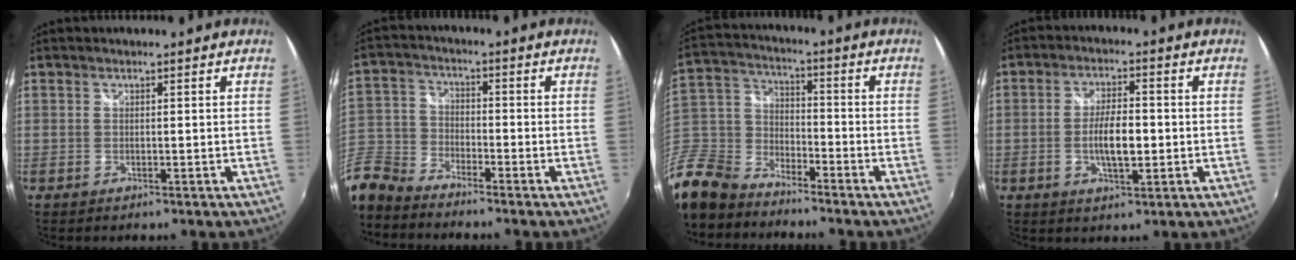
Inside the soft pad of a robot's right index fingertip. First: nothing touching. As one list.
[{"total": 11.3, "force": [-8.4, 6.4, 3.9], "torque": [-0.111, 0.003, -0.185]}, {"total": 16.6, "force": [-12.3, 9.3, 6.2], "torque": [-0.184, 0.006, -0.241]}, {"total": 7.1, "force": [-1.1, 2.5, 6.6], "torque": [-0.124, 0.000, -0.018]}]